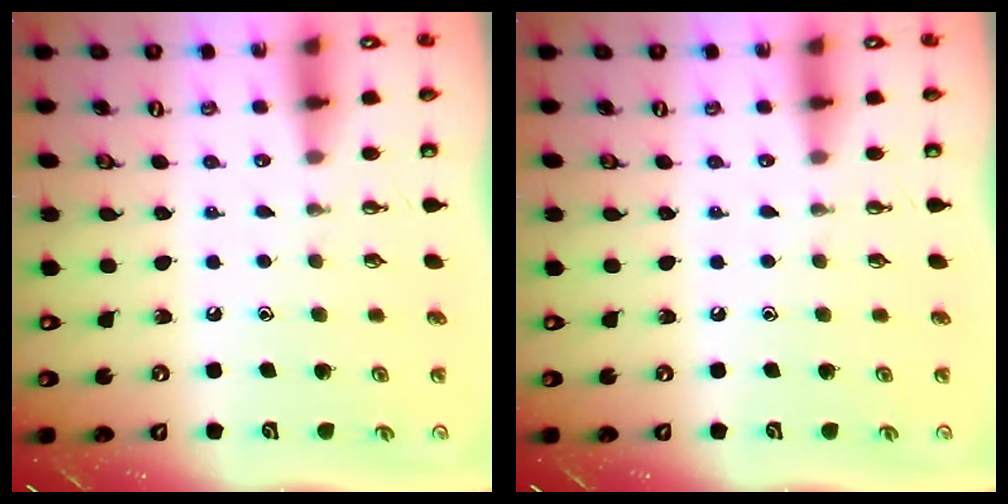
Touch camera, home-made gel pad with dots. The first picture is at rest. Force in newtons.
{"total": 0.0}